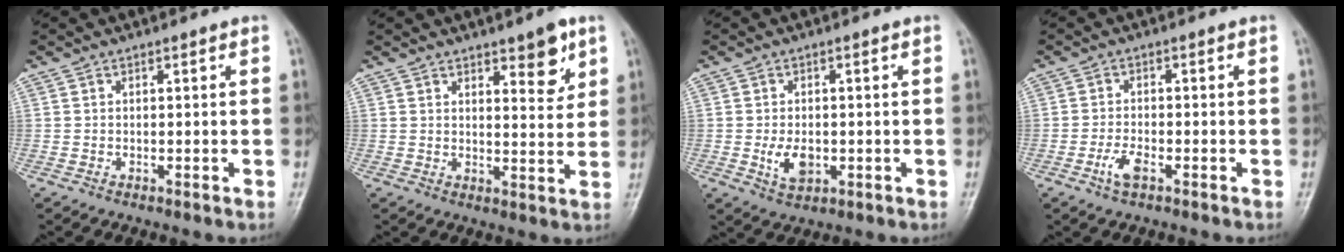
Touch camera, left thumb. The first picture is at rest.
{"total": 6.8, "force": [3.9, 2.5, 4.9], "torque": [-0.047, -0.025, 0.051]}
{"total": 5.0, "force": [-0.9, 3.1, 3.7], "torque": [-0.061, -0.005, -0.010]}
{"total": 3.4, "force": [-1.8, 1.4, 2.6], "torque": [-0.057, 0.010, -0.034]}